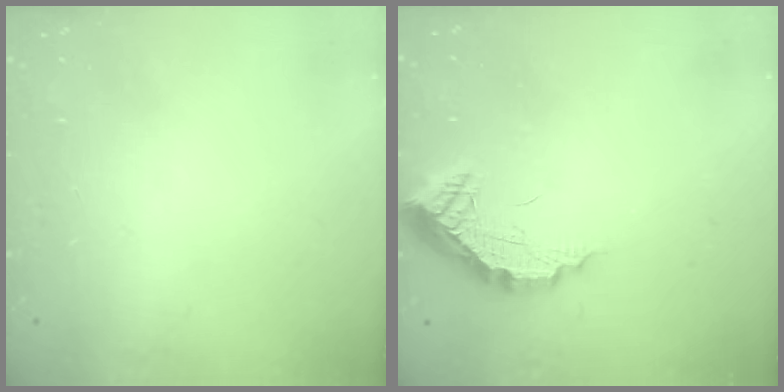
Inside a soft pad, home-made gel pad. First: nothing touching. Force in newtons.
{"total": 11.3, "press": 11.3, "slide": 1.1}